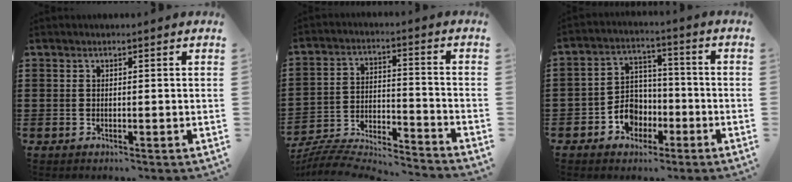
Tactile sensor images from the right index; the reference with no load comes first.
{"total": 6.1, "force": [-6.0, 0.4, 1.2], "torque": [-0.028, -0.005, -0.122]}
{"total": 5.6, "force": [-2.6, 4.4, 2.0], "torque": [-0.052, 0.014, -0.049]}